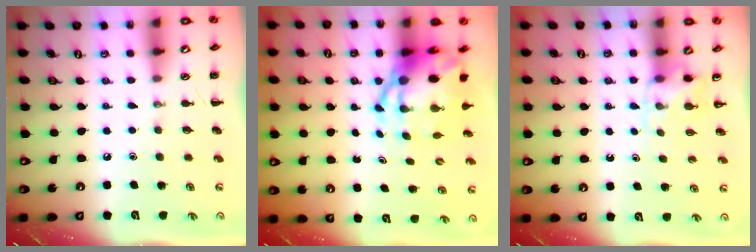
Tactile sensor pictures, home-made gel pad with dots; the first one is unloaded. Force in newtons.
{"total": 8.4, "press": 8.1, "slide": 2.2}
{"total": 4.5, "press": 4.3, "slide": 1.4}